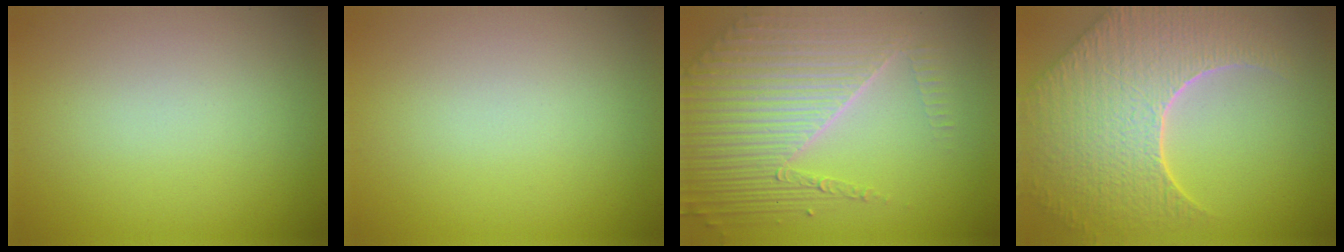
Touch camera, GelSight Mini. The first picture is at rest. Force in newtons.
{"total": 0.0}
{"total": 7.9, "press": 5.5, "slide": 5.7}
{"total": 9.0, "press": 6.4, "slide": 6.4}